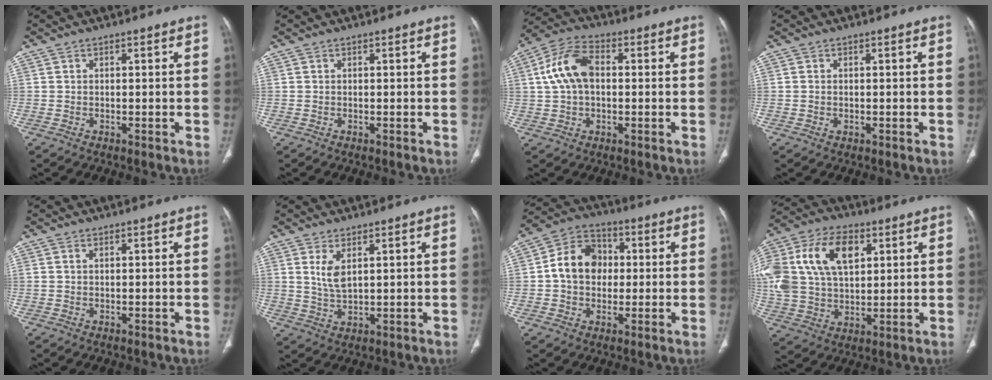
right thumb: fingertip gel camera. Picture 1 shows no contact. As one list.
[{"total": 0.0}, {"total": 10.4, "force": [1.2, 6.5, 8.1], "torque": [-0.161, 0.026, 0.019]}, {"total": 0.7, "force": [-0.1, 0.5, 0.4], "torque": [-0.011, 0.001, 0.001]}, {"total": 0.7, "force": [0.3, 0.4, 0.5], "torque": [-0.013, 0.006, 0.007]}, {"total": 4.4, "force": [1.8, 1.8, 3.6], "torque": [-0.071, -0.014, 0.045]}, {"total": 11.2, "force": [0.5, 9.0, 6.6], "torque": [-0.089, 0.024, 0.000]}, {"total": 25.2, "force": [7.7, 16.4, 17.4], "torque": [-0.396, 0.036, 0.147]}]